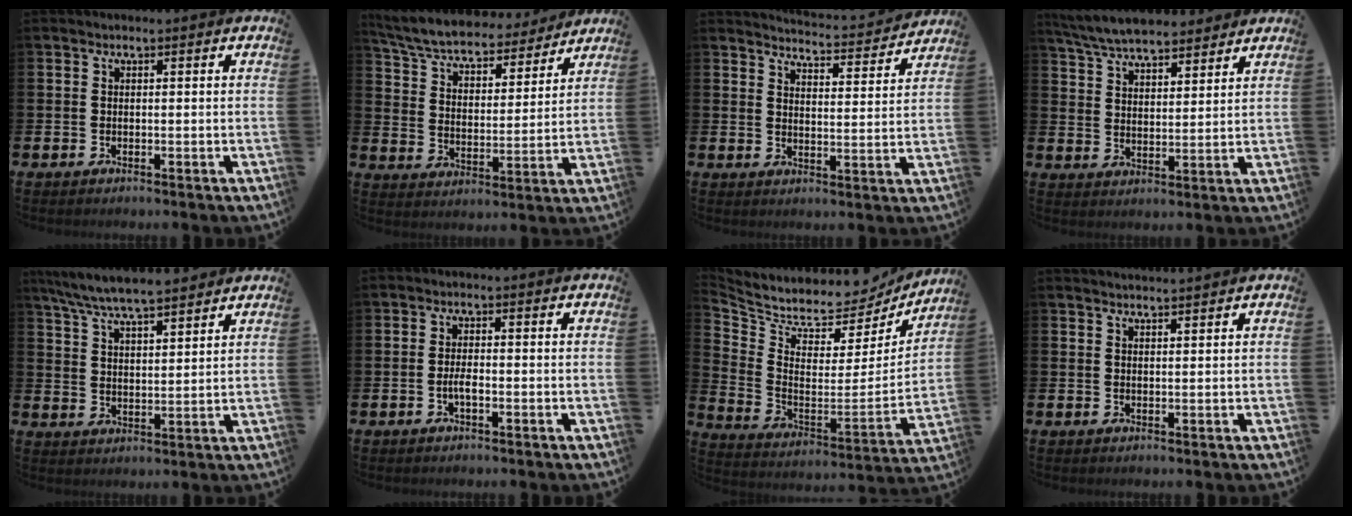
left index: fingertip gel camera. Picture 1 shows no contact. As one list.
[{"total": 6.9, "force": [6.4, 1.8, 1.9], "torque": [-0.070, -0.047, 0.108]}, {"total": 4.3, "force": [4.3, 0.1, 0.2], "torque": [-0.015, -0.038, 0.071]}, {"total": 6.9, "force": [6.6, 1.3, 1.6], "torque": [-0.058, -0.026, 0.121]}, {"total": 7.2, "force": [6.9, 0.6, 2.0], "torque": [-0.065, -0.029, 0.124]}, {"total": 1.9, "force": [-0.6, 0.6, 1.6], "torque": [-0.027, 0.001, -0.014]}, {"total": 6.9, "force": [6.5, 2.2, 1.0], "torque": [-0.055, -0.070, 0.106]}, {"total": 1.7, "force": [1.7, -0.2, -0.1], "torque": [0.003, -0.010, 0.030]}]